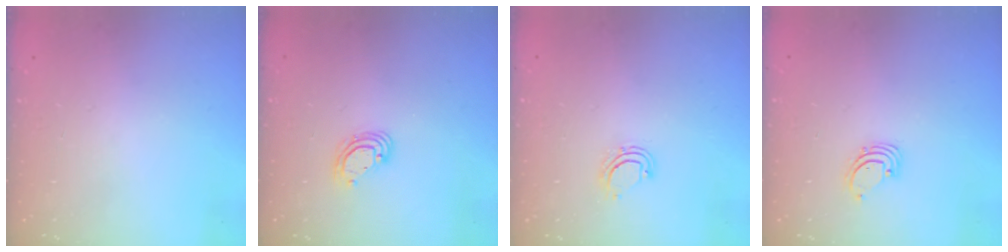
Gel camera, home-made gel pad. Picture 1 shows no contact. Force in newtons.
{"total": 5.7, "press": 5.7, "slide": 0.5}
{"total": 5.4, "press": 5.4, "slide": 0.5}
{"total": 1.4, "press": 1.4, "slide": 0.1}